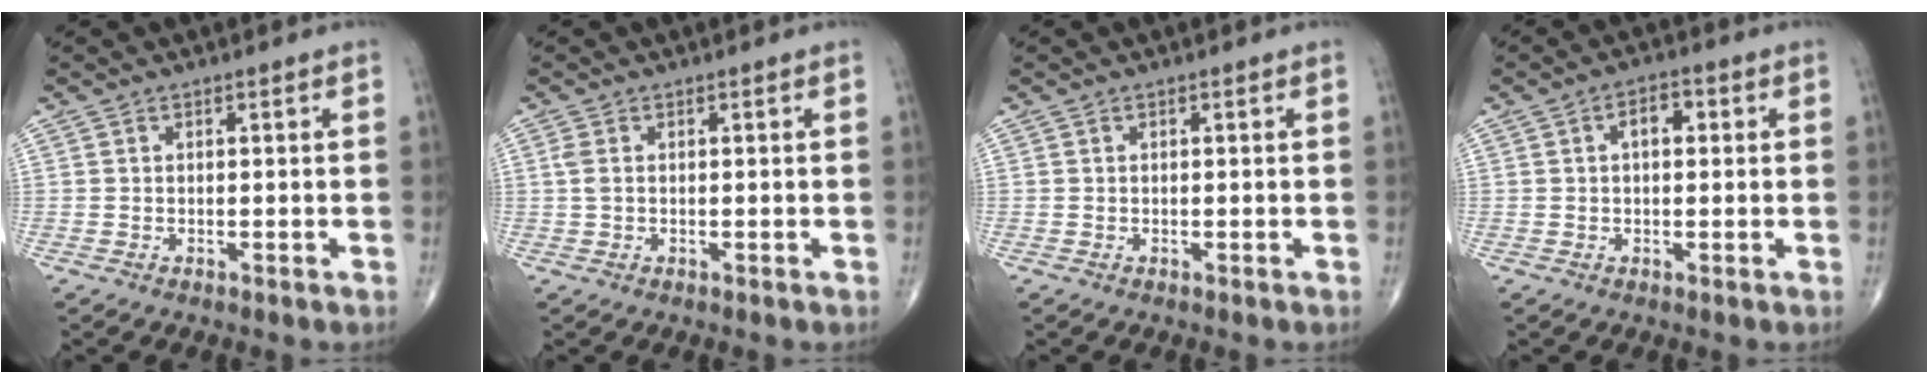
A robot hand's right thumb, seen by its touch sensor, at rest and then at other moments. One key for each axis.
{"total": 1.6, "fx": 0.4, "fy": 0.8, "fz": 1.3, "tx": -0.038, "ty": 0.007, "tz": 0.010}
{"total": 0.0}
{"total": 4.1, "fx": 0.9, "fy": 2.3, "fz": 3.3, "tx": -0.044, "ty": 0.011, "tz": 0.011}